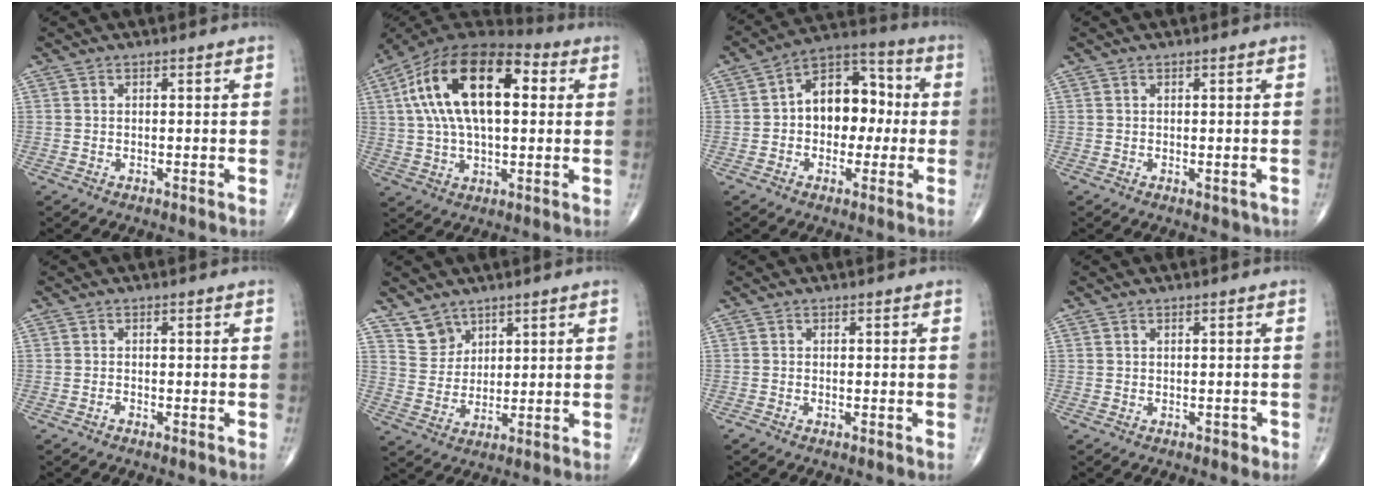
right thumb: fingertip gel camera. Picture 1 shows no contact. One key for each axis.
{"total": 22.9, "fx": 4.9, "fy": 11.5, "fz": 19.2, "tx": -0.341, "ty": 0.021, "tz": 0.072}
{"total": 13.2, "fx": 0.2, "fy": 9.1, "fz": 9.6, "tx": -0.104, "ty": 0.039, "tz": -0.009}
{"total": 1.5, "fx": -0.4, "fy": 0.9, "fz": 1.1, "tx": -0.012, "ty": -0.001, "tz": 0.000}
{"total": 0.6, "fx": -0.5, "fy": 0.2, "fz": 0.3, "tx": -0.007, "ty": 0.003, "tz": -0.011}
{"total": 5.0, "fx": 3.8, "fy": 3.2, "fz": 0.5, "tx": 0.017, "ty": -0.033, "tz": 0.078}
{"total": 0.6, "fx": -0.5, "fy": 0.2, "fz": 0.4, "tx": -0.012, "ty": 0.000, "tz": -0.010}
{"total": 0.8, "fx": -0.4, "fy": 0.6, "fz": 0.5, "tx": -0.003, "ty": 0.001, "tz": -0.005}